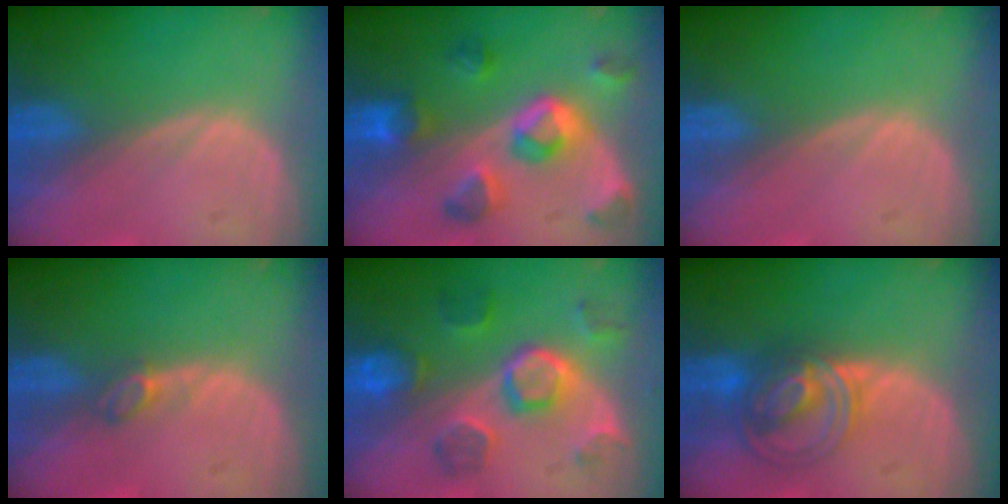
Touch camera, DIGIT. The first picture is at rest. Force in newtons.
{"total": 8.3, "press": 8.1, "slide": 1.9}
{"total": 0.0}
{"total": 1.7, "press": 1.7, "slide": 0.4}
{"total": 8.3, "press": 8.2, "slide": 1.2}
{"total": 6.9, "press": 6.5, "slide": 2.2}